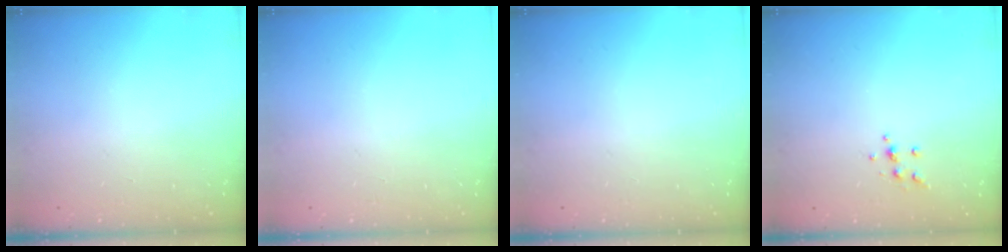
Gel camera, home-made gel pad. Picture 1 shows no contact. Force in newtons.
{"total": 0.0}
{"total": 0.0}
{"total": 4.8, "press": 4.7, "slide": 0.8}